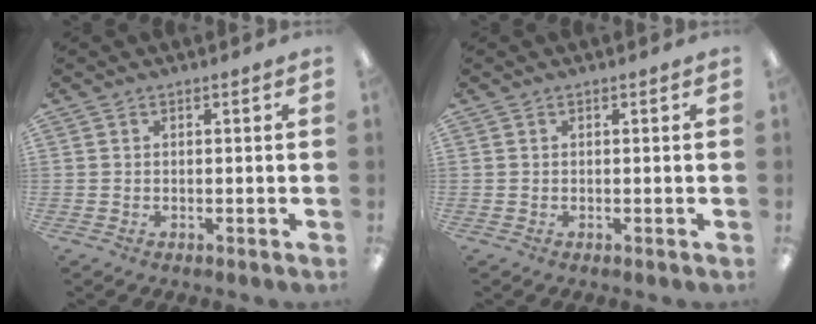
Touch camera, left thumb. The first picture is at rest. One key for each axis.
{"total": 0.0}